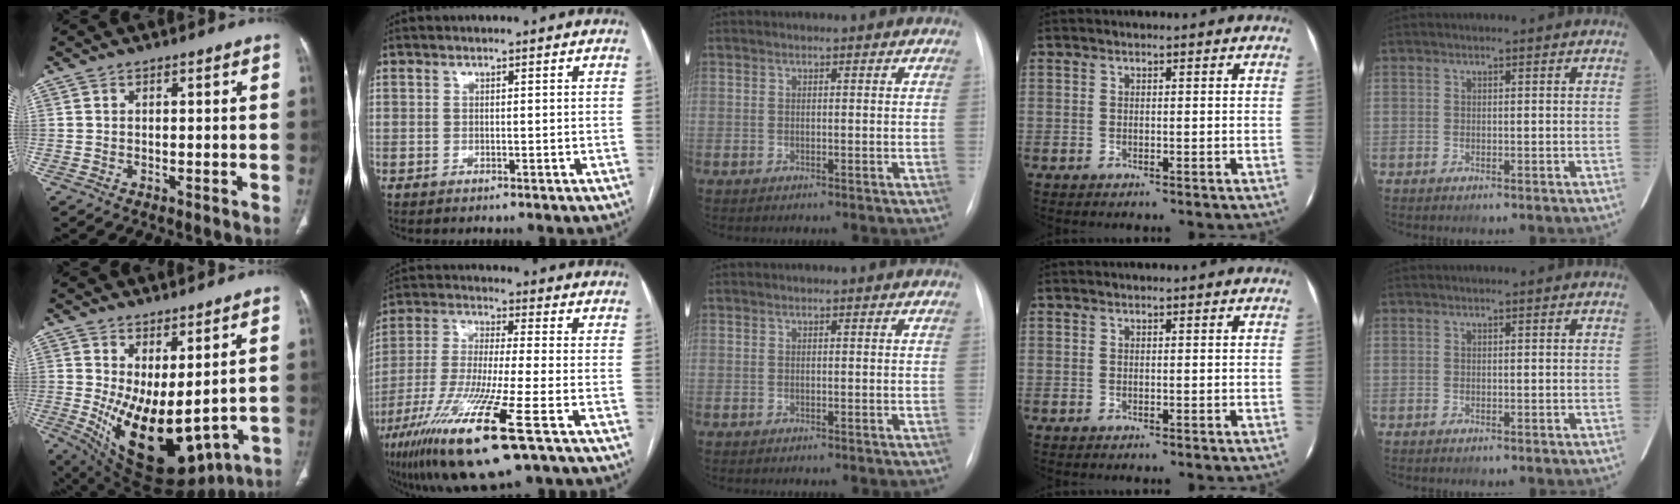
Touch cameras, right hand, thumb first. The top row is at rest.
{"thumb": {"total": 16.4, "force": [0.5, 7.8, 14.4], "torque": [-0.236, -0.039, 0.043]}, "index": {"total": 17.5, "force": [-8.9, 0.7, 15.0], "torque": [-0.312, -0.048, -0.167]}}